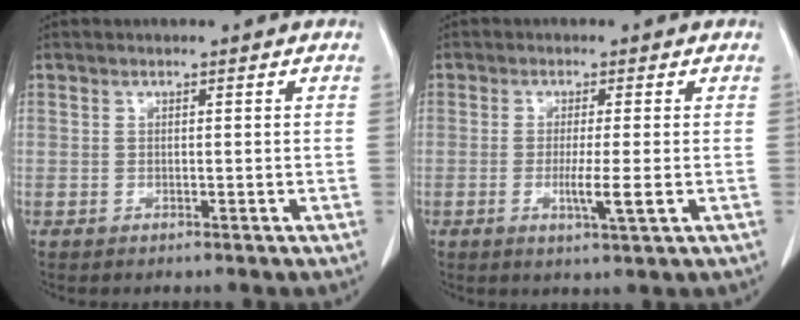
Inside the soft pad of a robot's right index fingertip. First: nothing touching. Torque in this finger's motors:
{"motor_torque": [0.75, -0.42, 0.45, 0.09]}